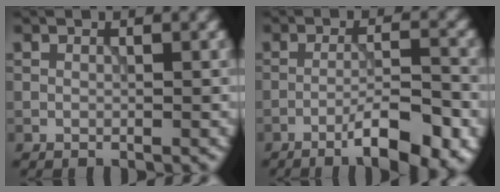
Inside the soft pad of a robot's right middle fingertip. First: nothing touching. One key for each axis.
{"total": 6.8, "fx": -3.9, "fy": 1.3, "fz": 5.4, "tx": -0.086, "ty": 0.008, "tz": -0.060}